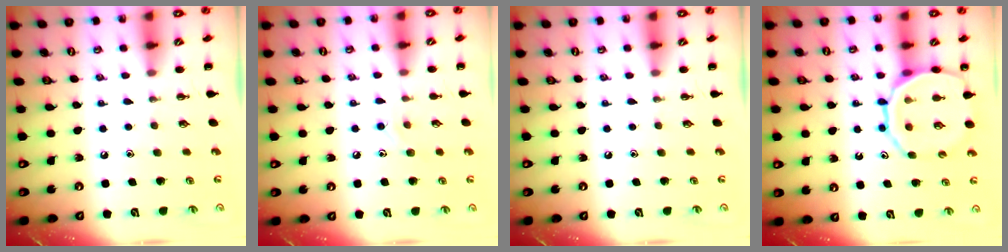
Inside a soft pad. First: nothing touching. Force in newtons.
{"total": 7.2, "press": 7.0, "slide": 1.8}
{"total": 0.0}
{"total": 15.9, "press": 15.7, "slide": 2.3}